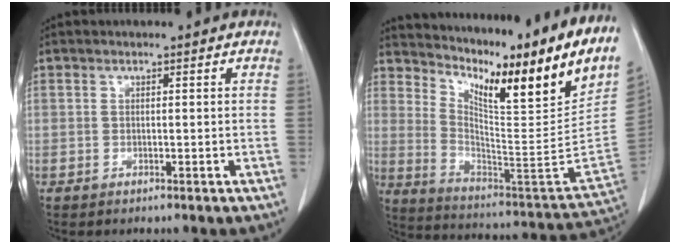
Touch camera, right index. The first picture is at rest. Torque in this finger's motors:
{"motor_torque": [0.90, 1.24, 0.16, 0.04]}